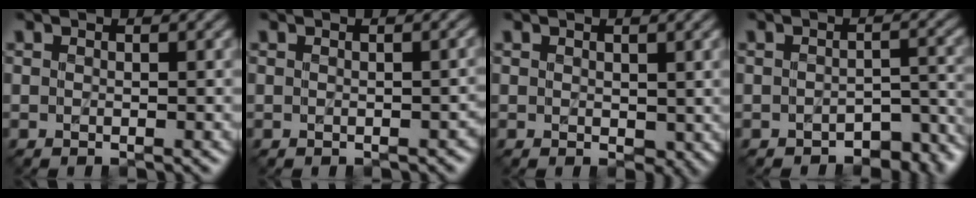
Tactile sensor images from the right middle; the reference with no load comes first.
{"total": 0.9, "force": [-0.4, 0.5, 0.6], "torque": [-0.011, -0.003, -0.003]}
{"total": 1.7, "force": [0.7, 1.2, 1.0], "torque": [-0.018, -0.003, 0.016]}
{"total": 4.3, "force": [-3.3, 1.9, 1.9], "torque": [-0.013, -0.006, -0.036]}